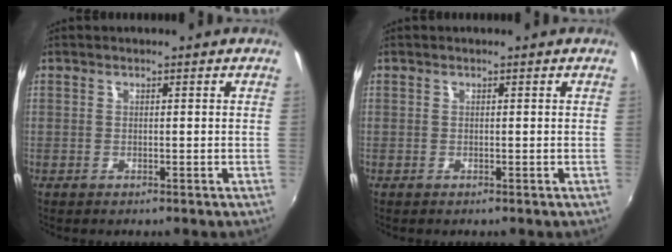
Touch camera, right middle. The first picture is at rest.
{"total": 0.0}